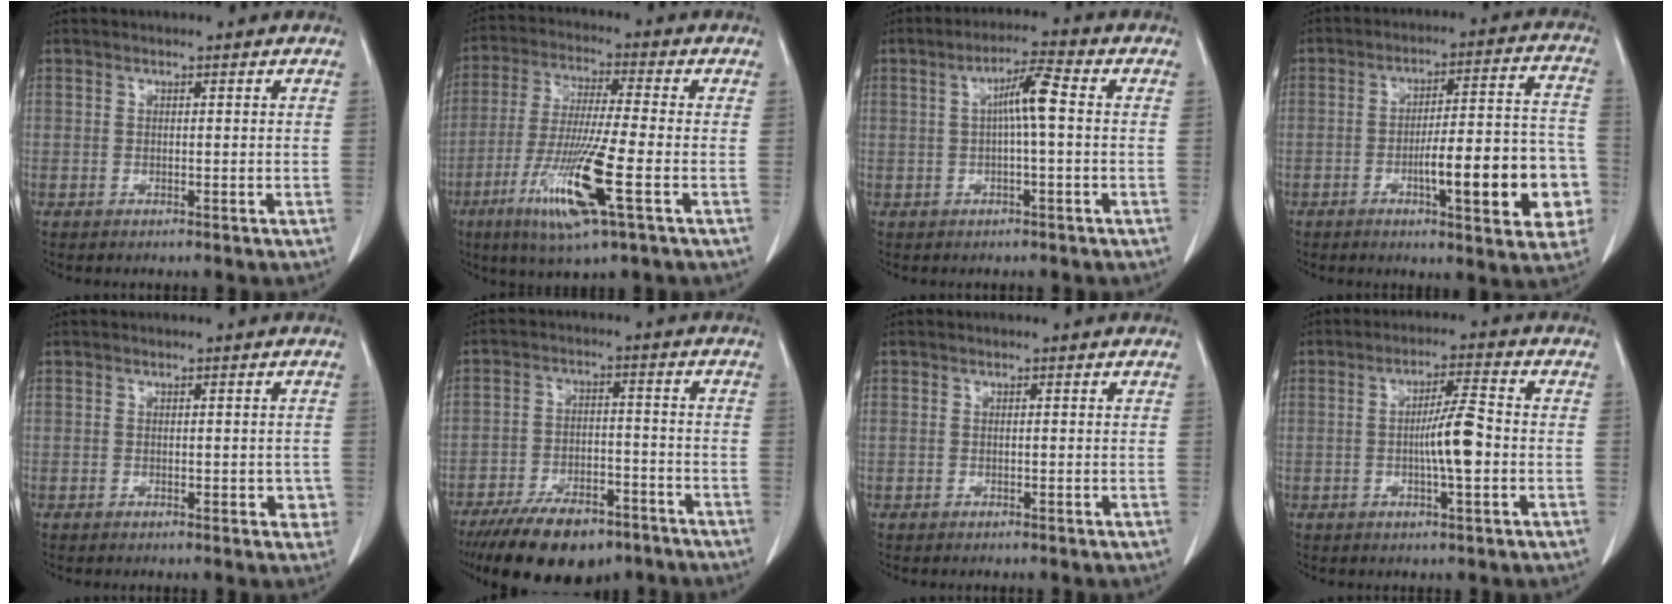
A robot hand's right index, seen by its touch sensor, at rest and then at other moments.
{"total": 13.4, "force": [-5.1, 0.2, 12.3], "torque": [-0.251, -0.027, -0.095]}
{"total": 5.3, "force": [0.4, 0.2, 5.2], "torque": [-0.094, 0.012, 0.006]}
{"total": 16.0, "force": [-4.8, 3.3, 14.9], "torque": [-0.177, 0.025, -0.059]}
{"total": 2.6, "force": [-0.5, 1.5, 2.0], "torque": [-0.010, 0.005, -0.003]}
{"total": 14.0, "force": [-10.3, 5.5, 7.6], "torque": [-0.124, -0.007, -0.166]}
{"total": 0.0}
{"total": 6.5, "force": [-0.9, 0.4, 6.4], "torque": [-0.115, 0.003, -0.017]}